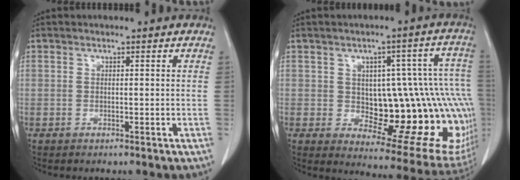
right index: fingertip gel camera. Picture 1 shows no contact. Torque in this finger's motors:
{"motor_torque": [0.79, -0.32, 0.41, 0.05]}